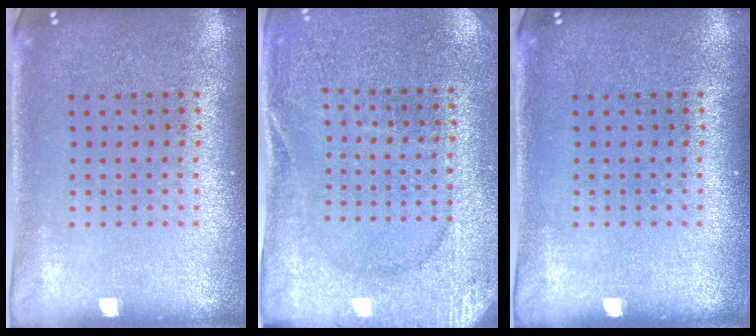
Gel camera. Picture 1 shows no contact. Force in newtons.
{"total": 2.6, "press": 2.5, "slide": 0.4}
{"total": 0.0}